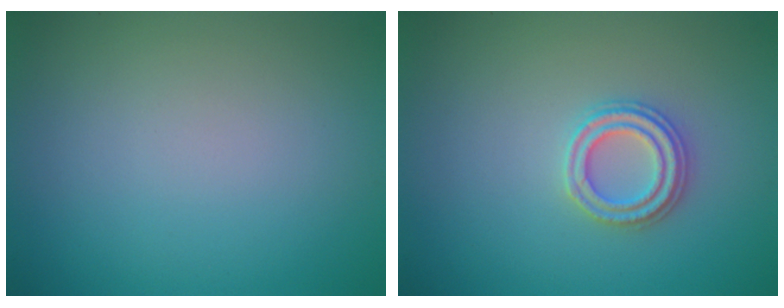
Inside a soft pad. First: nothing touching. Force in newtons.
{"total": 2.4, "press": 2.4, "slide": 0.2}